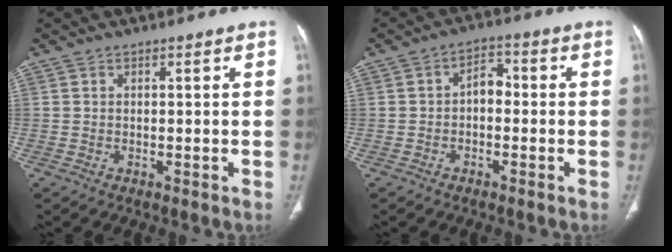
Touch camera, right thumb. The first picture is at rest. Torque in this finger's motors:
{"motor_torque": [0.82, 0.74, 0.59, -0.10, 0.01]}